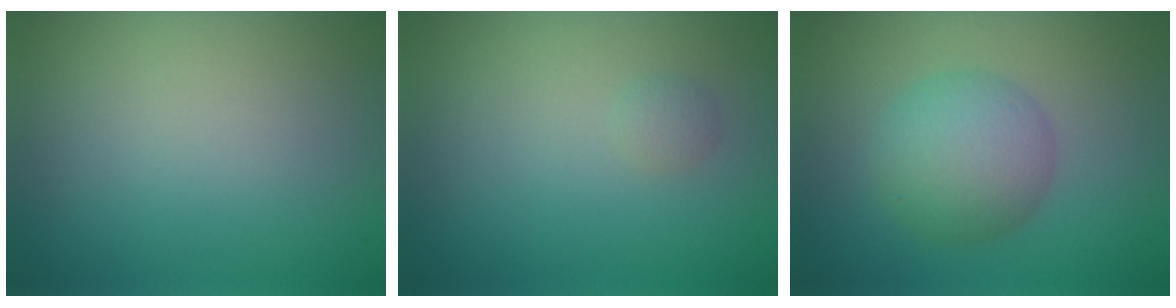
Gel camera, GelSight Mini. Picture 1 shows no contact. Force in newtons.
{"total": 0.7, "press": 0.7, "slide": 0.0}
{"total": 5.5, "press": 5.5, "slide": 0.1}